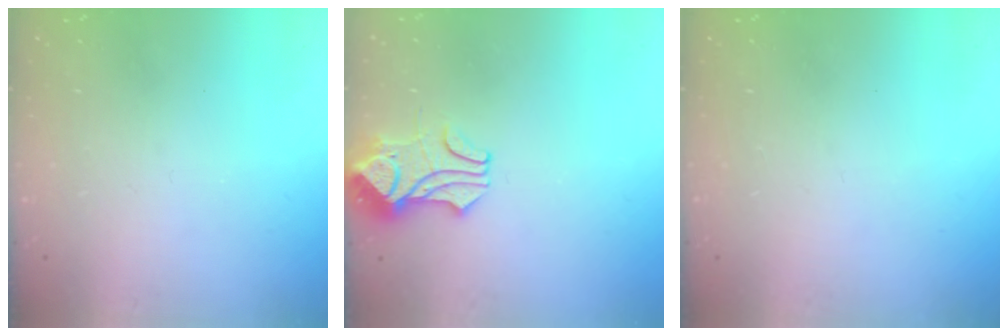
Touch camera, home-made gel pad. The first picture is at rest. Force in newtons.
{"total": 1.7, "press": 1.3, "slide": 1.1}
{"total": 0.0}